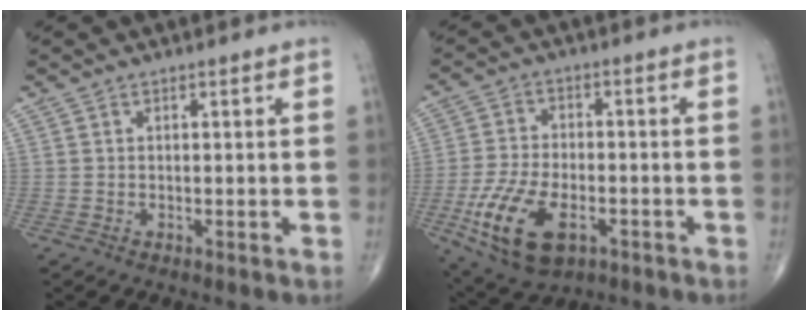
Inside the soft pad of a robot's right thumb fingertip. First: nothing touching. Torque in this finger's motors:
{"motor_torque": [0.28, 0.25, 0.57, 0.19, 0.35]}